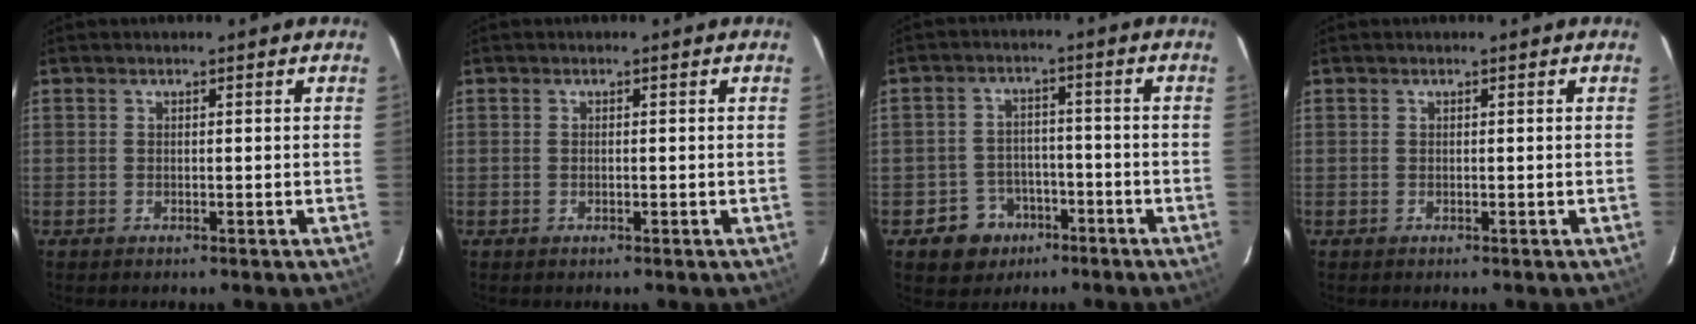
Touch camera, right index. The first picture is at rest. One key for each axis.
{"total": 0.0}
{"total": 7.4, "fx": -4.0, "fy": 6.1, "fz": 0.9, "tx": -0.032, "ty": 0.028, "tz": -0.052}
{"total": 0.0}